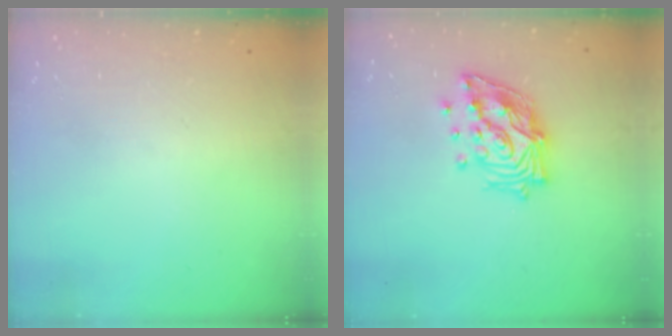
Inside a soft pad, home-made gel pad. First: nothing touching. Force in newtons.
{"total": 16.7, "press": 16.7, "slide": 1.2}